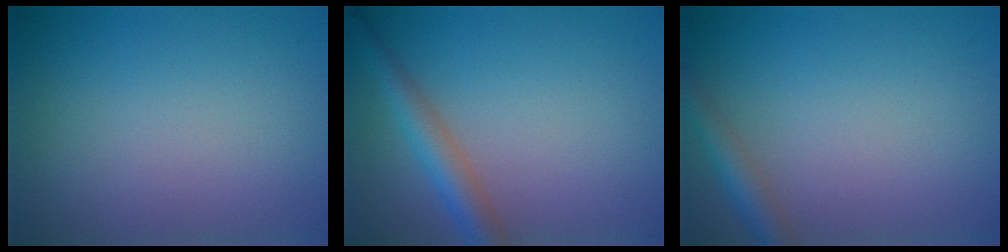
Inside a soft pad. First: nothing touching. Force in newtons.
{"total": 3.4, "press": 3.4, "slide": 0.1}
{"total": 2.6, "press": 2.6, "slide": 0.1}